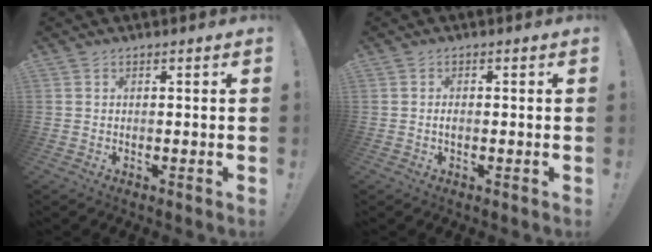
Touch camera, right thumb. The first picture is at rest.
{"total": 1.0, "force": [-0.4, 0.5, 0.8], "torque": [-0.020, 0.004, -0.006]}